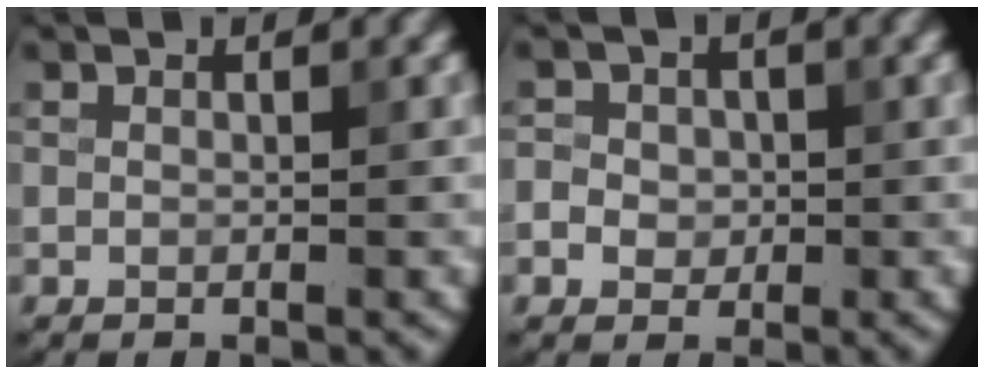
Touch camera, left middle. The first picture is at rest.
{"total": 2.8, "force": [-0.1, 2.6, 1.1], "torque": [-0.003, 0.010, -0.014]}